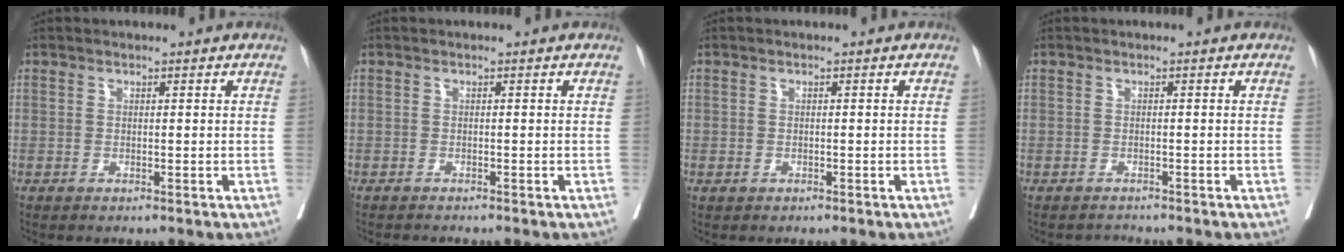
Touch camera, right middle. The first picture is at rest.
{"total": 1.7, "force": [-1.6, 0.1, 0.4], "torque": [-0.009, -0.004, -0.023]}
{"total": 0.6, "force": [-0.3, 0.5, 0.1], "torque": [0.001, 0.003, -0.006]}
{"total": 1.1, "force": [-1.1, 0.1, -0.3], "torque": [0.005, -0.006, -0.016]}